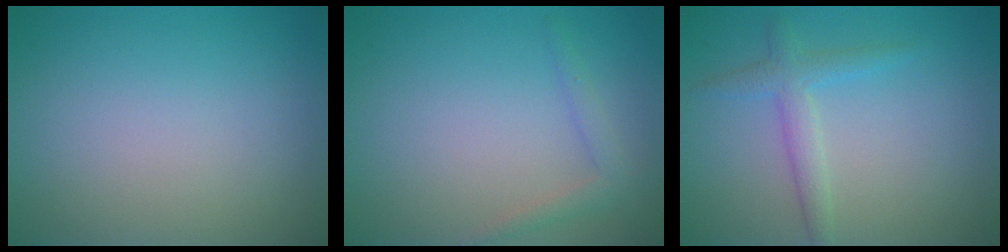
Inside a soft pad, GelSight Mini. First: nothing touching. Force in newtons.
{"total": 1.5, "press": 1.5, "slide": 0.1}
{"total": 2.3, "press": 2.3, "slide": 0.1}